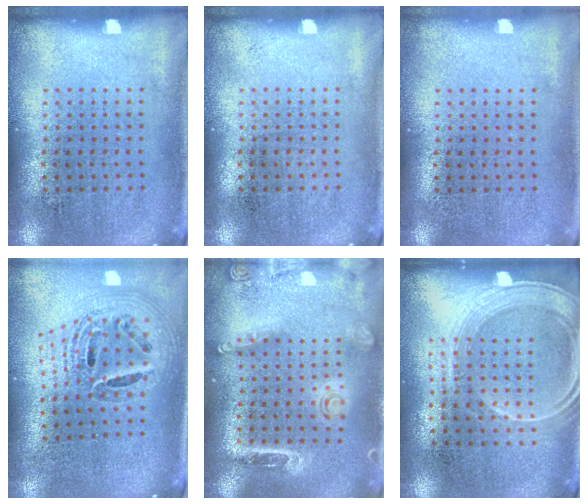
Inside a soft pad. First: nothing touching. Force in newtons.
{"total": 0.0}
{"total": 0.0}
{"total": 1.7, "press": 1.5, "slide": 0.9}
{"total": 1.6, "press": 1.5, "slide": 0.6}
{"total": 1.6, "press": 1.4, "slide": 0.8}